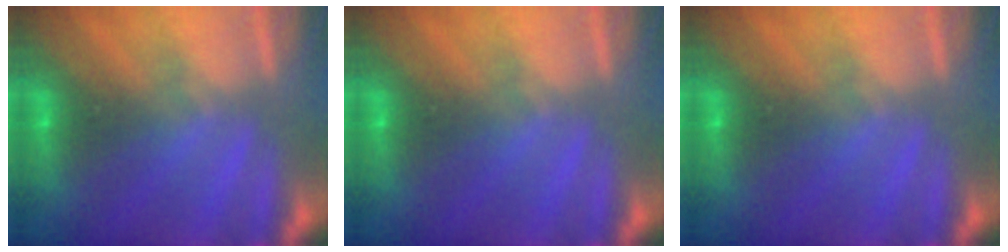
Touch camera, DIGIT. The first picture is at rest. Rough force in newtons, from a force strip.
{"total": 0.0}
{"total": 0.0}